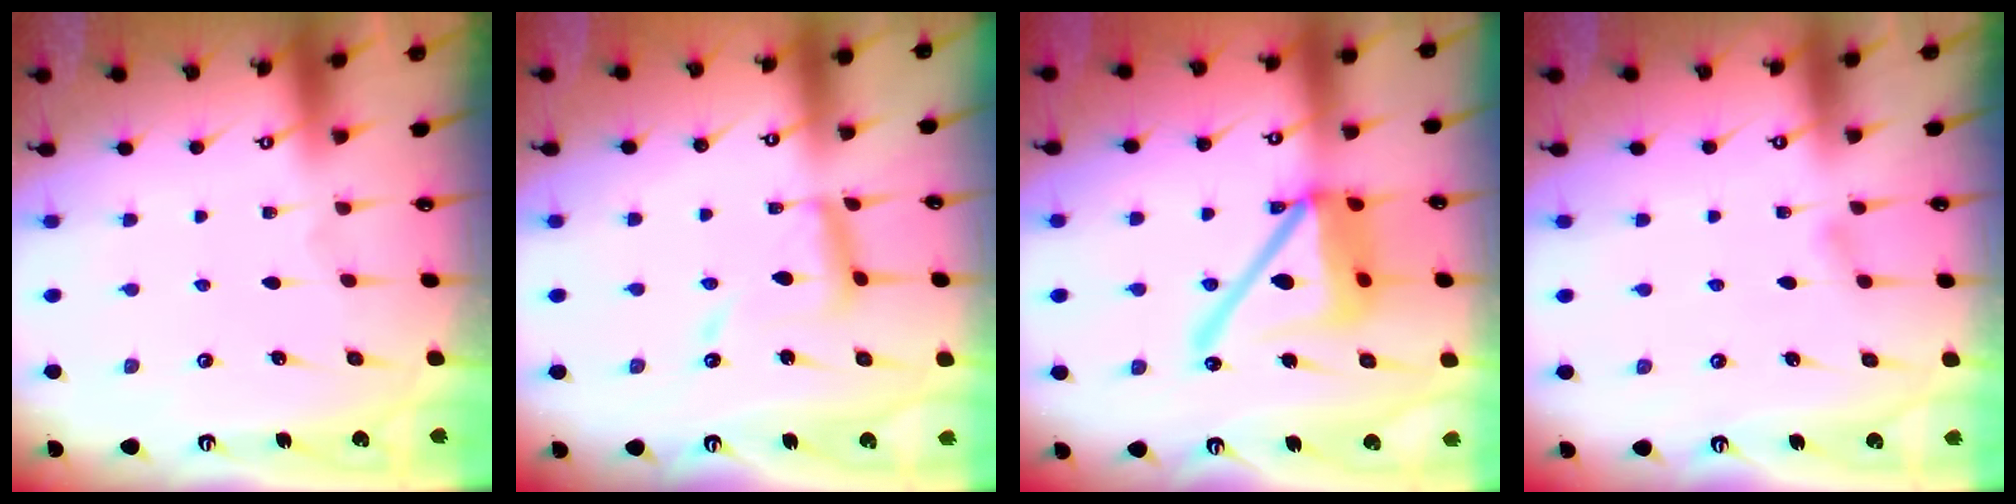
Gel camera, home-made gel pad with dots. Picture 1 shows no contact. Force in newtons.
{"total": 10.9, "press": 10.9, "slide": 0.8}
{"total": 19.2, "press": 19.1, "slide": 2.4}
{"total": 3.7, "press": 3.6, "slide": 0.4}